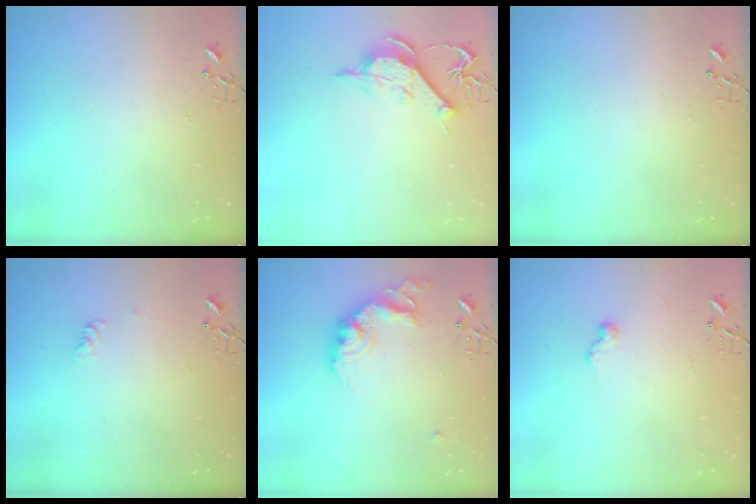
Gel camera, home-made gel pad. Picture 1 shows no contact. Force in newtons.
{"total": 11.6, "press": 11.6, "slide": 0.9}
{"total": 0.0}
{"total": 4.5, "press": 4.4, "slide": 0.6}
{"total": 16.8, "press": 16.8, "slide": 0.8}
{"total": 7.5, "press": 7.5, "slide": 0.7}